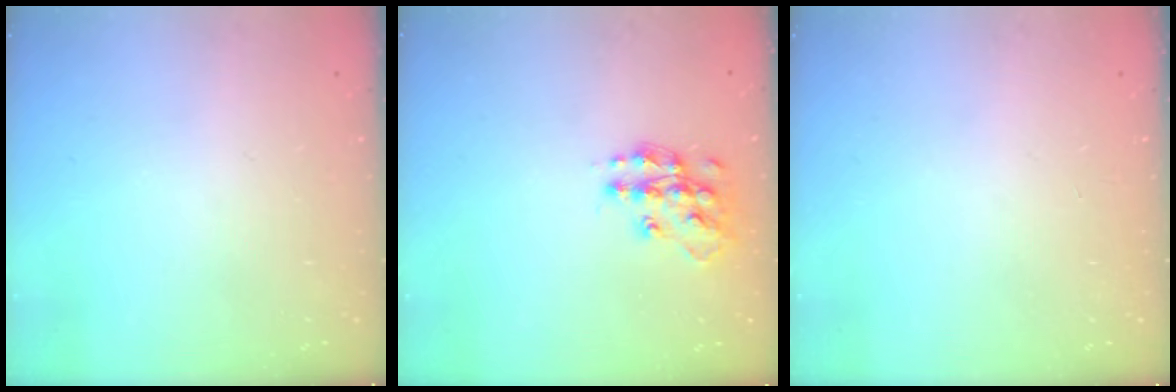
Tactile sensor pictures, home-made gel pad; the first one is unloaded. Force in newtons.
{"total": 13.2, "press": 13.1, "slide": 0.9}
{"total": 0.0}